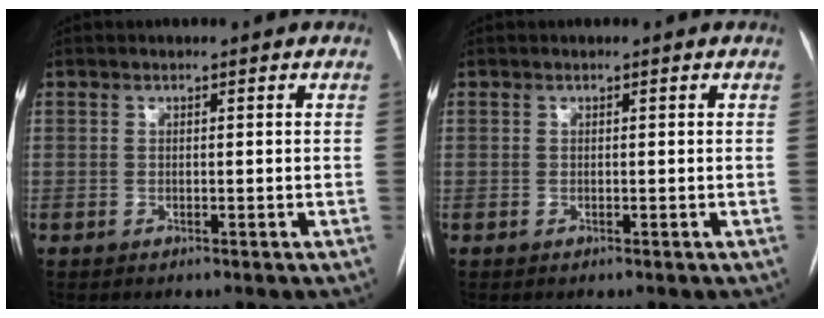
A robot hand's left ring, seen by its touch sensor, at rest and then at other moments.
{"total": 0.0}